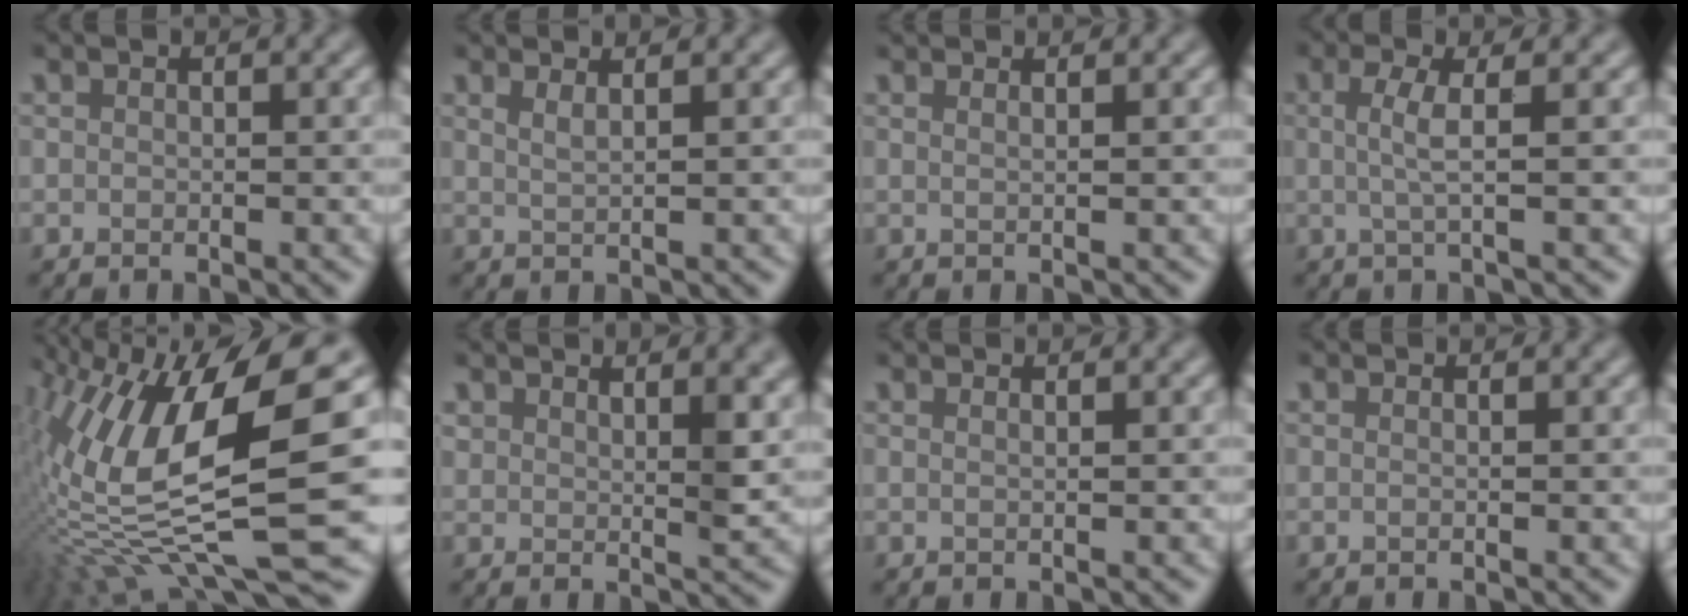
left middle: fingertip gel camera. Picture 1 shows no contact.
{"total": 1.6, "force": [1.0, 0.6, 1.1], "torque": [-0.010, 0.000, 0.007]}
{"total": 2.3, "force": [1.3, 1.1, 1.5], "torque": [-0.001, 0.001, -0.011]}
{"total": 2.8, "force": [0.1, 0.7, 2.7], "torque": [-0.049, 0.001, -0.002]}
{"total": 15.0, "force": [0.9, 4.1, 14.4], "torque": [-0.281, 0.002, 0.022]}
{"total": 3.8, "force": [2.5, 1.2, 2.6], "torque": [-0.034, 0.001, 0.042]}
{"total": 1.4, "force": [0.8, 0.7, 1.0], "torque": [-0.002, -0.003, -0.006]}
{"total": 0.6, "force": [0.1, 0.2, 0.5], "torque": [-0.007, -0.004, -0.006]}